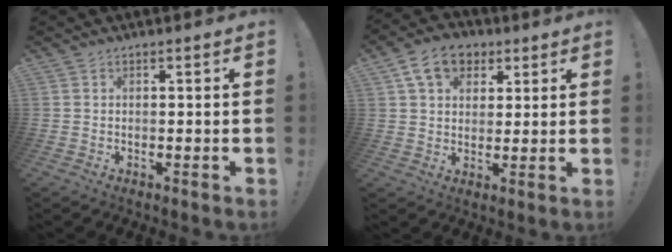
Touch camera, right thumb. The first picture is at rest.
{"total": 11.8, "force": [5.7, 8.4, 5.9], "torque": [-0.088, -0.015, 0.109]}